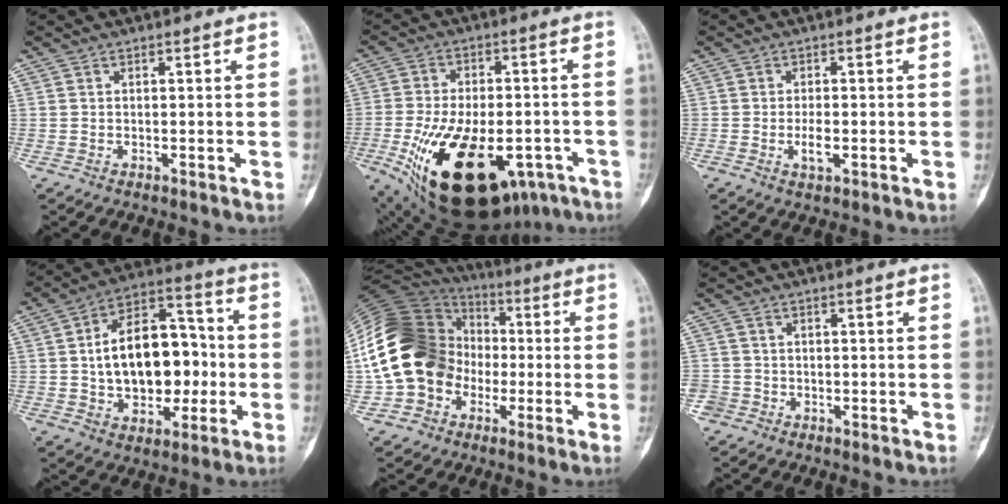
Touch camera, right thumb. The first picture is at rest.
{"total": 25.5, "force": [-10.6, 13.5, 18.8], "torque": [-0.313, 0.008, -0.145]}
{"total": 3.0, "force": [-0.8, 1.3, 2.6], "torque": [-0.046, 0.000, -0.012]}
{"total": 19.3, "force": [-0.6, 12.4, 14.8], "torque": [-0.197, 0.037, -0.005]}
{"total": 21.8, "force": [-2.2, 17.9, 12.1], "torque": [-0.229, 0.044, -0.037]}
{"total": 3.3, "force": [-1.5, 2.9, 0.4], "torque": [0.001, 0.012, -0.032]}